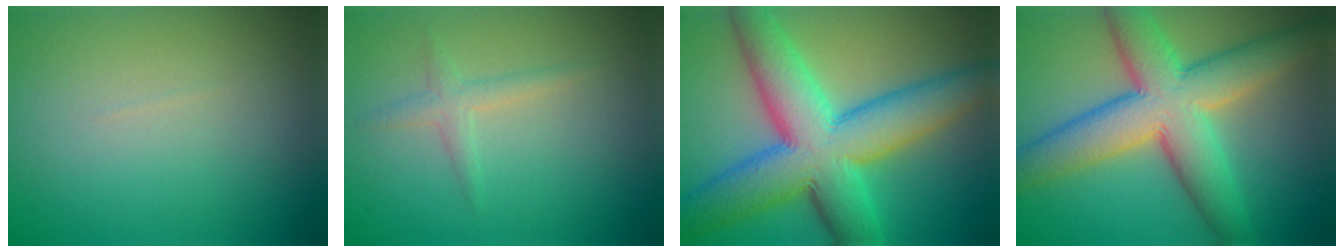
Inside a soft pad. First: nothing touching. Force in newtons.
{"total": 1.5, "press": 1.5, "slide": 0.0}
{"total": 12.6, "press": 12.6, "slide": 0.3}
{"total": 10.2, "press": 10.2, "slide": 0.5}